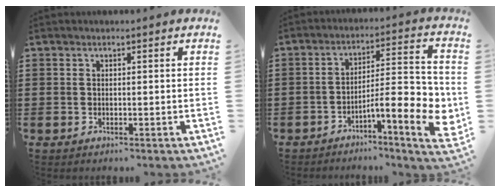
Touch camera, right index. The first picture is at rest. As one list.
[{"total": 10.4, "force": [-3.5, 2.8, 9.3], "torque": [-0.130, -0.012, -0.062]}]